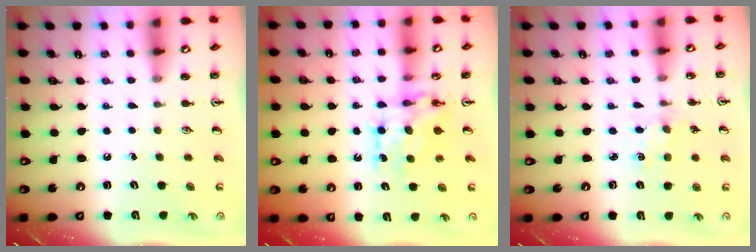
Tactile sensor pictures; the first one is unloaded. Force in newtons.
{"total": 9.8, "press": 9.8, "slide": 0.6}
{"total": 1.8, "press": 1.8, "slide": 0.3}